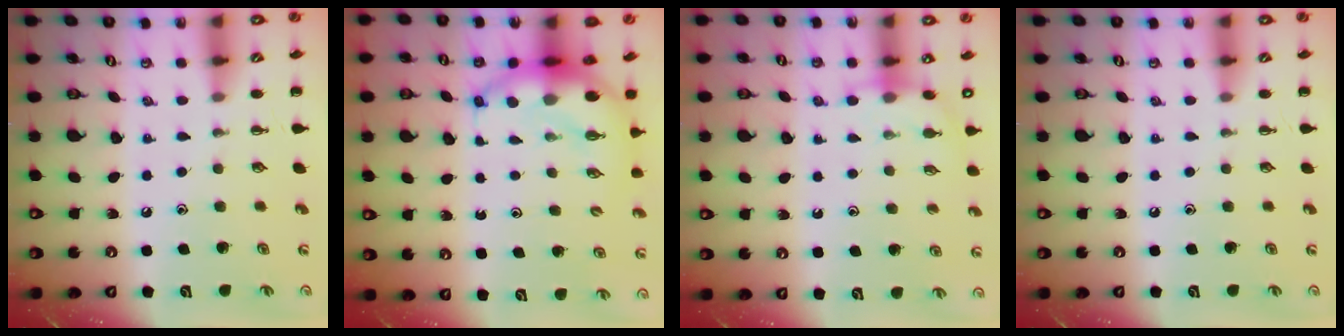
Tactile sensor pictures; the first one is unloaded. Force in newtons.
{"total": 9.0, "press": 8.6, "slide": 2.3}
{"total": 4.8, "press": 4.6, "slide": 1.2}
{"total": 0.0}